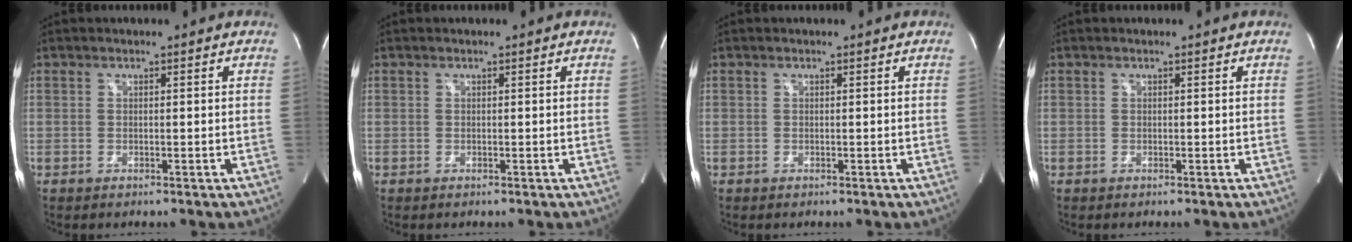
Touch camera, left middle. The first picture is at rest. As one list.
[{"total": 0.0}, {"total": 0.0}, {"total": 0.0}]